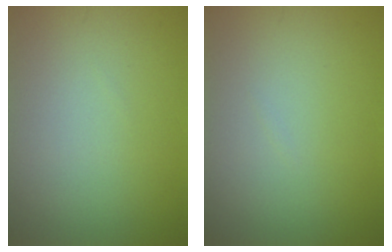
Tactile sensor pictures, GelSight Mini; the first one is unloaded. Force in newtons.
{"total": 0.0}